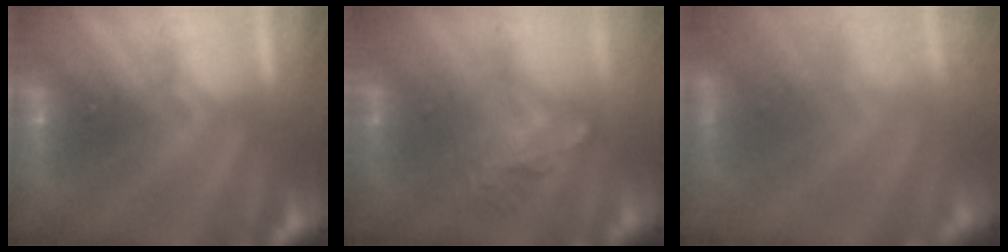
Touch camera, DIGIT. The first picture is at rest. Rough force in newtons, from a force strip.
{"total": 3.5}
{"total": 7.6}